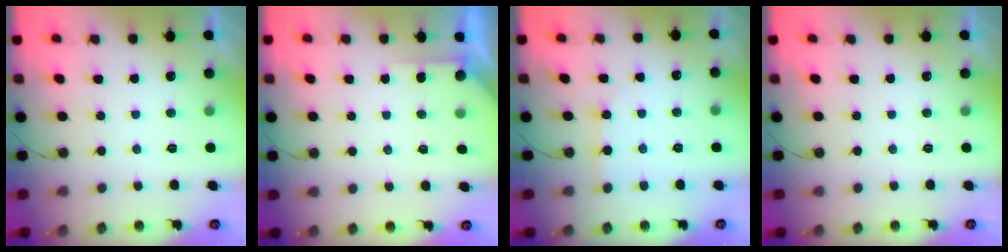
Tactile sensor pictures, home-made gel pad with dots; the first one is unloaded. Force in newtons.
{"total": 2.8, "press": 2.8, "slide": 0.2}
{"total": 2.4, "press": 2.4, "slide": 0.3}
{"total": 0.0}